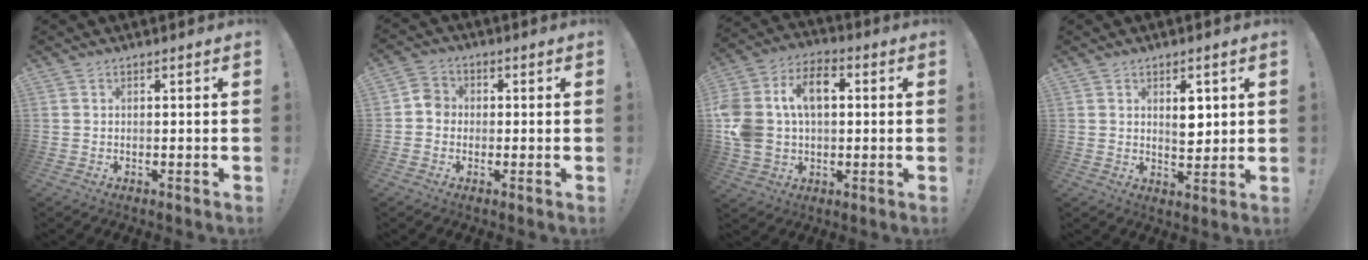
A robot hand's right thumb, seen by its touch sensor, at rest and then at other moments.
{"total": 4.7, "force": [-1.2, 4.1, 2.0], "torque": [-0.028, 0.021, -0.019]}
{"total": 16.5, "force": [3.2, 11.9, 11.0], "torque": [-0.207, 0.002, 0.056]}
{"total": 5.5, "force": [2.2, 3.4, 3.6], "torque": [-0.041, -0.010, 0.036]}